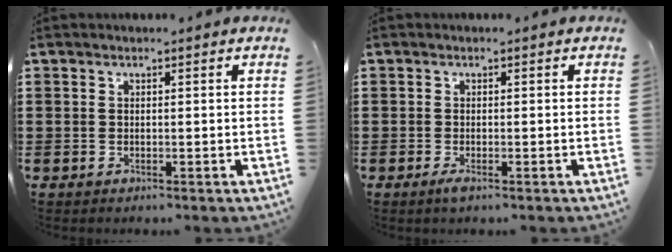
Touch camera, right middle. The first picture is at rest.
{"total": 1.1, "force": [-0.5, 0.2, 0.9], "torque": [-0.017, -0.004, -0.009]}